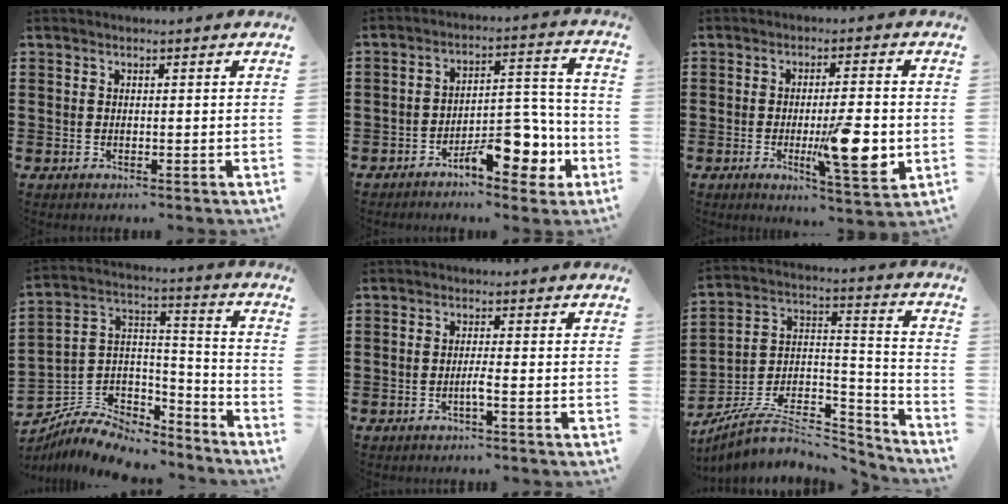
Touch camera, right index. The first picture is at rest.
{"total": 9.5, "force": [-5.7, 4.2, 6.3], "torque": [-0.067, 0.014, -0.100]}
{"total": 10.4, "force": [-2.0, 2.3, 9.9], "torque": [-0.156, -0.013, -0.030]}
{"total": 7.4, "force": [-6.4, 3.3, 1.7], "torque": [-0.046, 0.007, -0.126]}
{"total": 1.9, "force": [-0.9, -0.3, 1.6], "torque": [-0.029, -0.005, -0.017]}
{"total": 8.3, "force": [-6.4, 3.8, 3.6], "torque": [-0.076, 0.010, -0.125]}